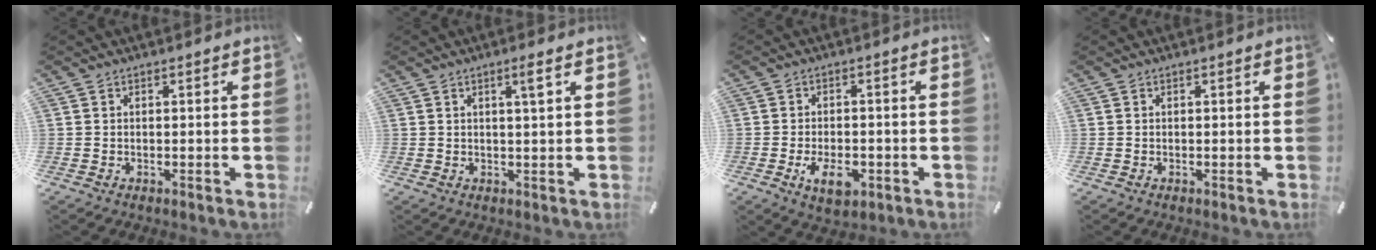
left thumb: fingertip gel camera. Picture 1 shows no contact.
{"total": 2.9, "force": [1.4, -0.1, 2.6], "torque": [-0.052, -0.001, 0.022]}
{"total": 6.5, "force": [-2.4, 3.8, 4.7], "torque": [-0.092, 0.002, -0.045]}
{"total": 0.0}